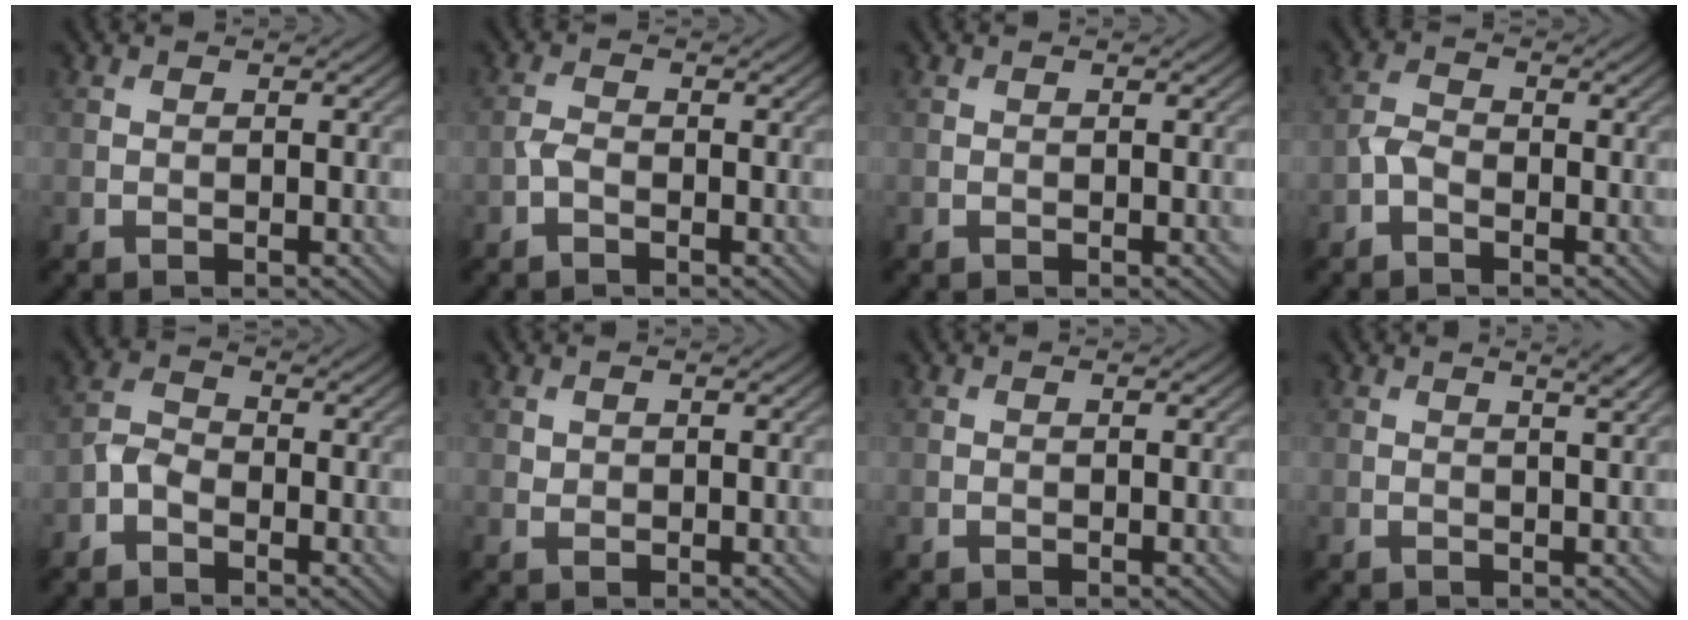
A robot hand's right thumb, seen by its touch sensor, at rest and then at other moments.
{"total": 1.4, "force": [-0.7, 0.7, 1.0], "torque": [-0.024, 0.002, -0.020]}
{"total": 0.0}
{"total": 2.1, "force": [-1.2, 1.1, 1.2], "torque": [-0.028, 0.005, -0.033]}
{"total": 2.6, "force": [-1.6, 1.6, 1.4], "torque": [-0.029, 0.007, -0.043]}
{"total": 0.8, "force": [0.5, 0.6, 0.2], "torque": [-0.005, -0.004, 0.013]}
{"total": 0.0}
{"total": 2.0, "force": [1.2, 0.3, 1.5], "torque": [-0.025, 0.000, 0.011]}